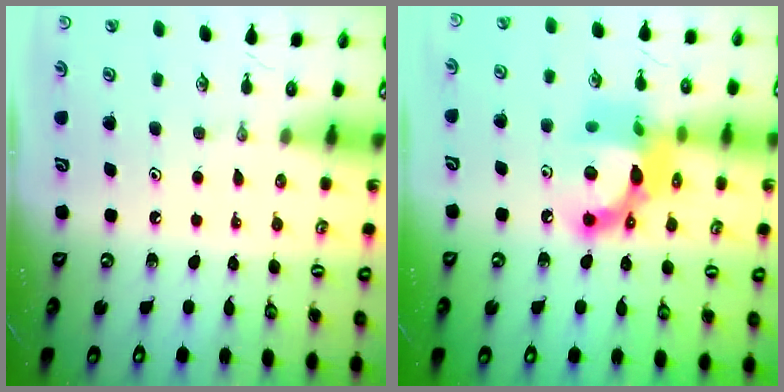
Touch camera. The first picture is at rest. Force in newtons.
{"total": 15.1, "press": 15.1, "slide": 1.2}